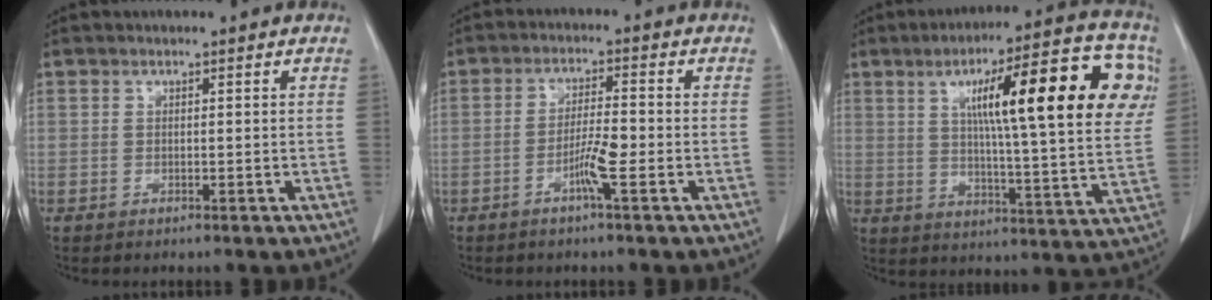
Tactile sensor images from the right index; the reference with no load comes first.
{"total": 4.5, "force": [-1.8, -0.1, 4.1], "torque": [-0.078, -0.002, -0.037]}
{"total": 21.9, "force": [6.7, 3.0, 20.6], "torque": [-0.281, 0.029, 0.089]}